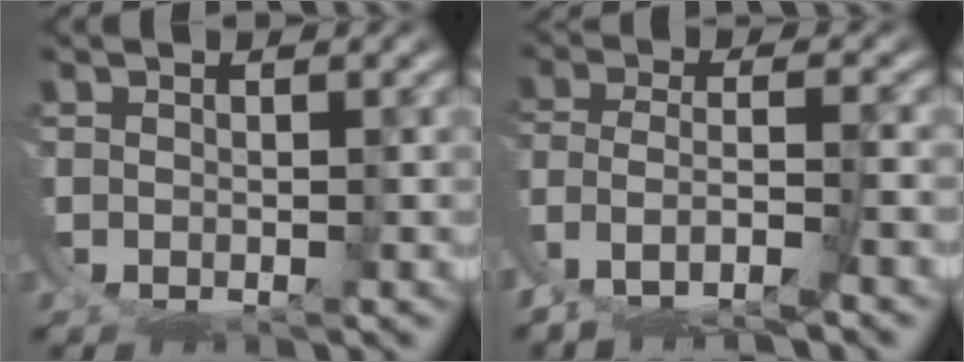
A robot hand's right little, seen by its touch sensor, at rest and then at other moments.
{"total": 3.6, "force": [-2.0, 1.4, 2.6], "torque": [-0.079, -0.030, -0.016]}